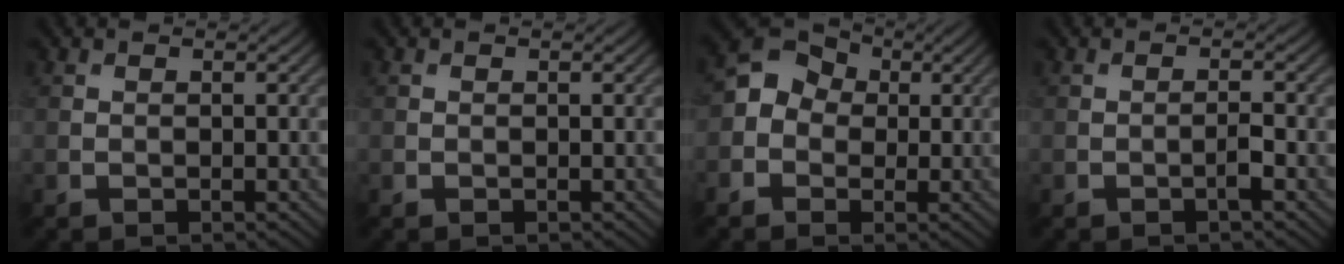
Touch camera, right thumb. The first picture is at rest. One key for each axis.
{"total": 0.0}
{"total": 5.6, "fx": -0.4, "fy": 4.9, "fz": 2.6, "tx": -0.051, "ty": 0.007, "tz": -0.027}
{"total": 1.4, "fx": -0.7, "fy": 0.2, "fz": 1.2, "tx": -0.021, "ty": 0.004, "tz": -0.015}